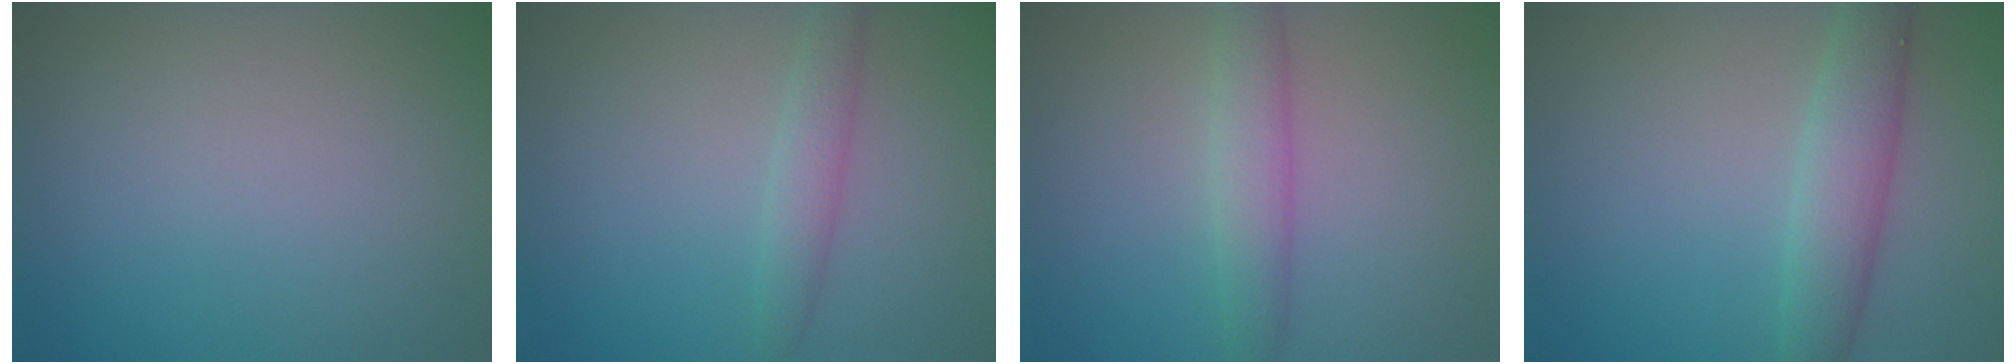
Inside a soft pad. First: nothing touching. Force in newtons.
{"total": 2.1, "press": 2.1, "slide": 0.1}
{"total": 2.9, "press": 2.9, "slide": 0.1}
{"total": 4.0, "press": 4.0, "slide": 0.1}